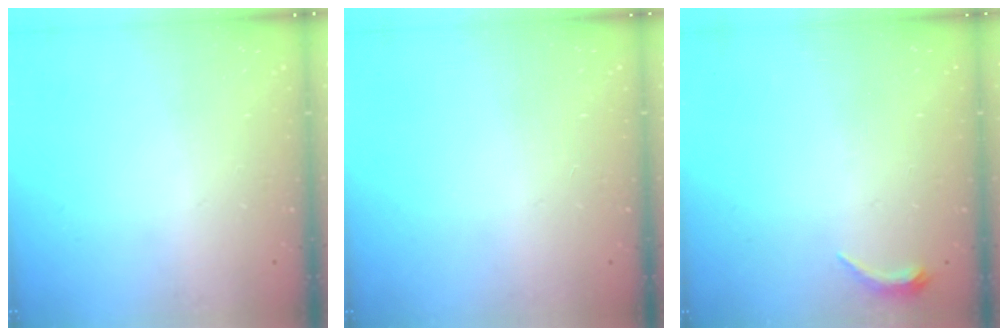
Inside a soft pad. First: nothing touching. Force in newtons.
{"total": 0.0}
{"total": 4.8, "press": 4.7, "slide": 0.9}